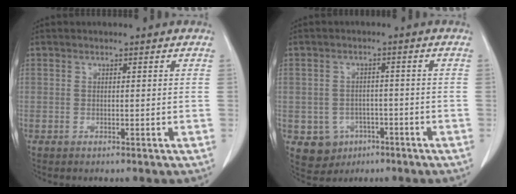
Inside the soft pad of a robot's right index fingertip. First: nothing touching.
{"total": 5.2, "force": [-2.0, 4.7, 1.0], "torque": [-0.010, 0.009, -0.019]}